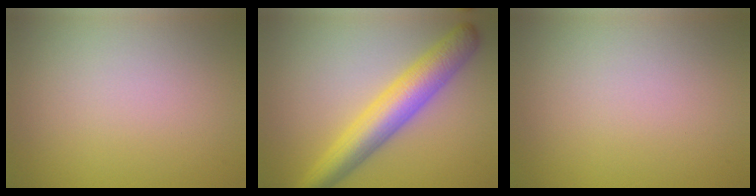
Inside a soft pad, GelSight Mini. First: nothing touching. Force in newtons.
{"total": 6.6, "press": 6.6, "slide": 0.1}
{"total": 0.0}